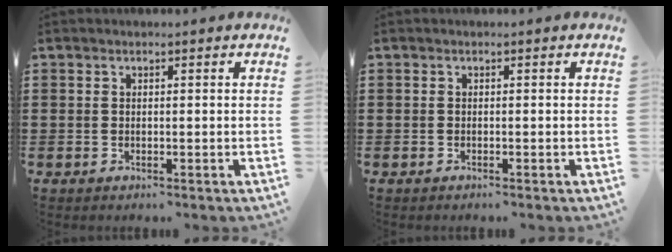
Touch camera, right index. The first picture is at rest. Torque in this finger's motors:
{"motor_torque": [-0.09, 0.16, 0.01, 0.01]}